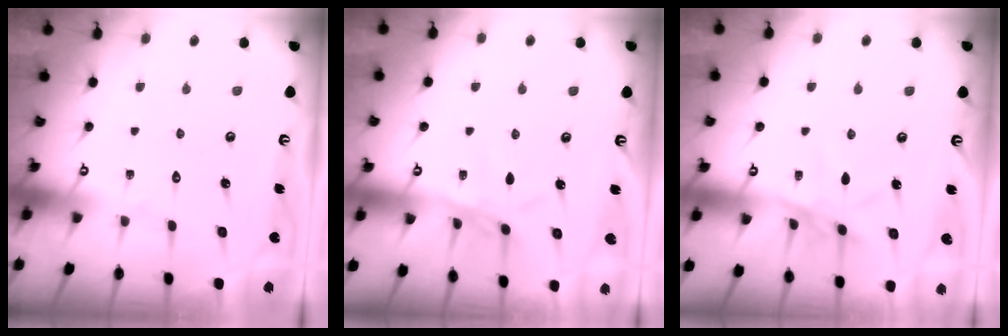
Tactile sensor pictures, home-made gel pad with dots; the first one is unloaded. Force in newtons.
{"total": 4.8, "press": 4.7, "slide": 0.6}
{"total": 7.7, "press": 7.7, "slide": 0.7}